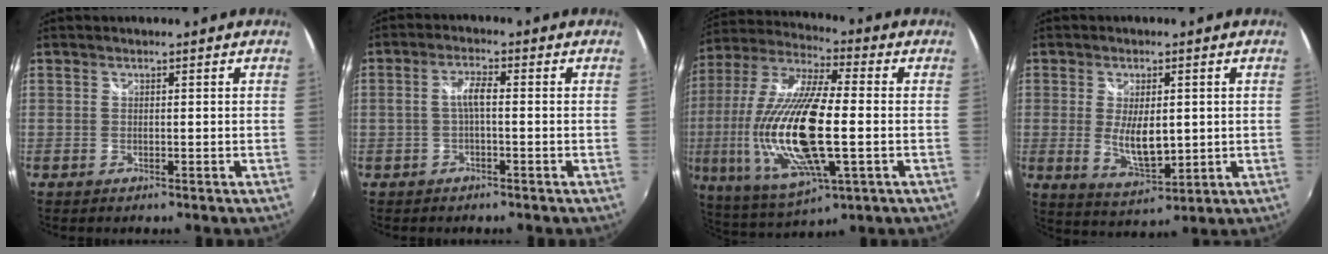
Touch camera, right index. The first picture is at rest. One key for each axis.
{"total": 3.2, "fx": -0.3, "fy": 0.7, "fz": 3.1, "tx": -0.060, "ty": 0.007, "tz": -0.004}
{"total": 24.5, "fx": -3.2, "fy": 7.9, "fz": 23.0, "tx": -0.460, "ty": -0.033, "tz": -0.057}
{"total": 8.2, "fx": 0.0, "fy": 3.7, "fz": 7.4, "tx": -0.135, "ty": -0.015, "tz": 0.009}